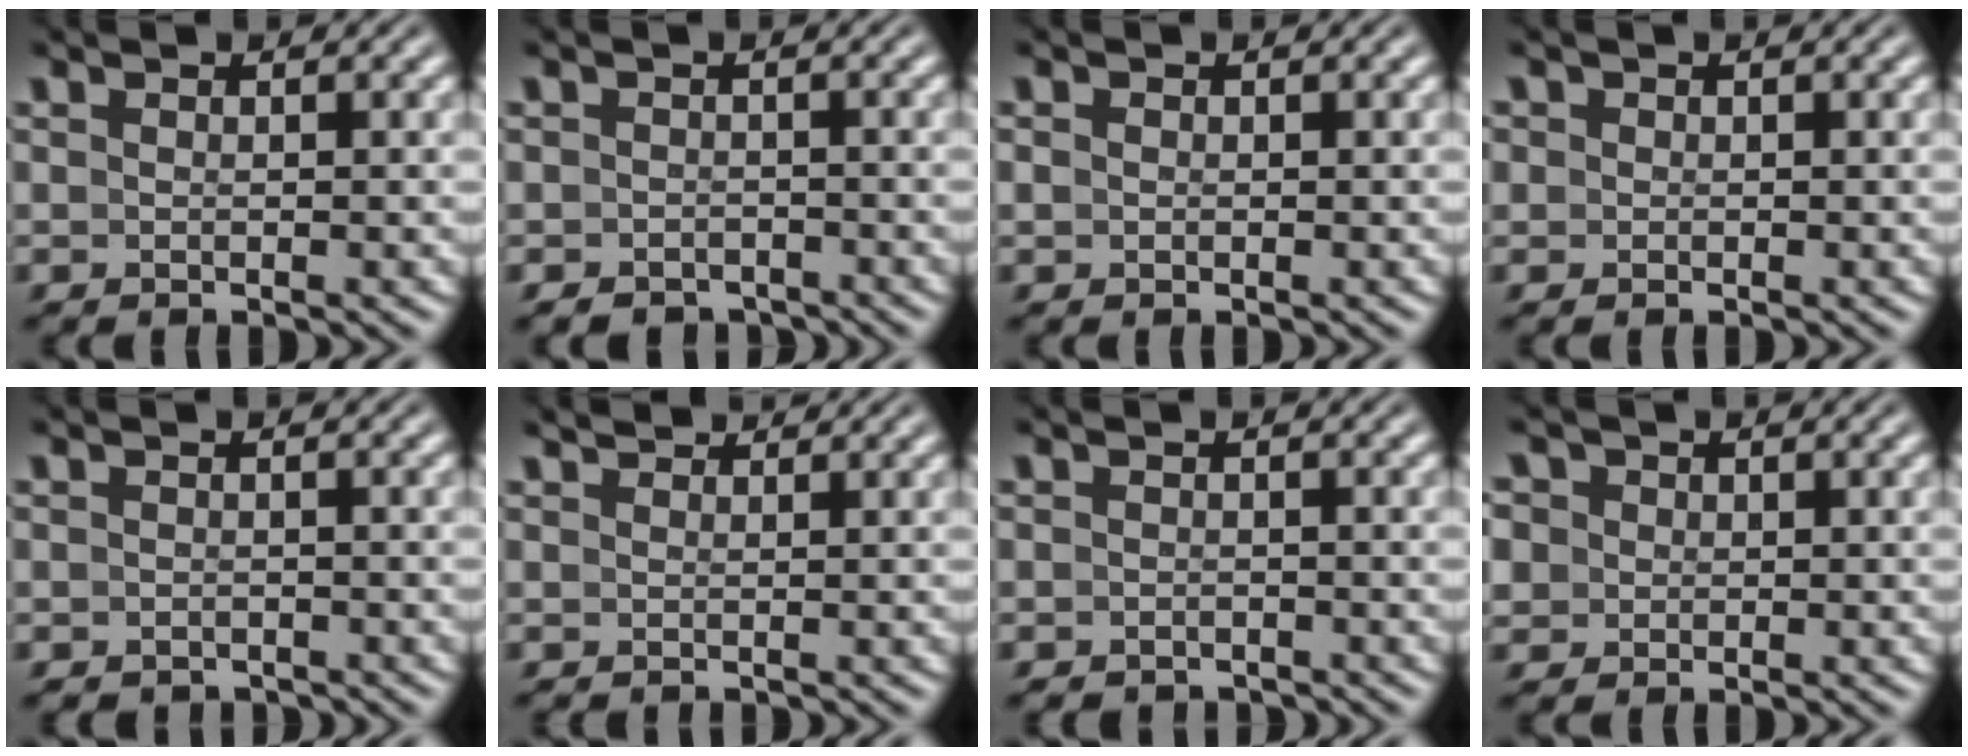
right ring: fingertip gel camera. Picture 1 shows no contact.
{"total": 3.3, "force": [-3.1, 1.1, -0.1], "torque": [0.004, -0.019, -0.044]}
{"total": 0.8, "force": [-0.1, 0.6, 0.4], "torque": [-0.015, -0.006, 0.002]}
{"total": 1.7, "force": [0.1, 1.7, 0.4], "torque": [-0.012, -0.003, 0.002]}
{"total": 2.0, "force": [-2.0, 0.4, -0.2], "torque": [0.000, -0.018, -0.023]}
{"total": 0.9, "force": [0.8, -0.3, 0.0], "torque": [0.002, -0.010, 0.024]}
{"total": 2.4, "force": [-2.3, 0.4, -0.2], "torque": [0.001, -0.019, -0.030]}
{"total": 4.9, "force": [0.3, 4.6, 1.8], "torque": [-0.049, -0.009, 0.003]}